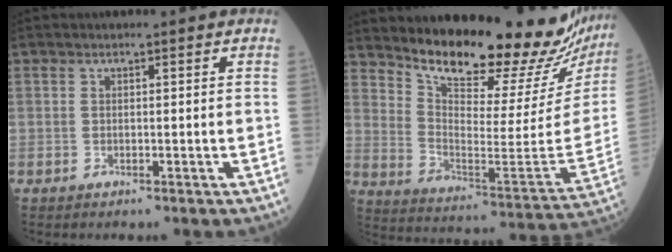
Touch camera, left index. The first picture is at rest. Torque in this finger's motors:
{"motor_torque": [1.12, -1.02, 0.63, 0.10]}